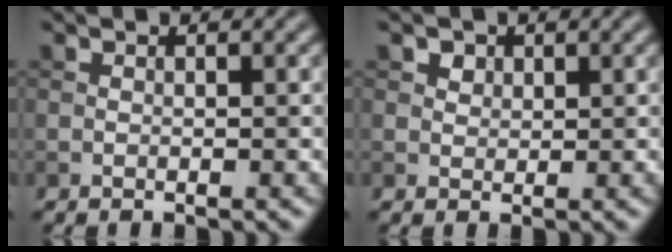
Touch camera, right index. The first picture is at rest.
{"total": 1.9, "force": [1.2, 1.3, 0.7], "torque": [-0.015, -0.005, 0.024]}